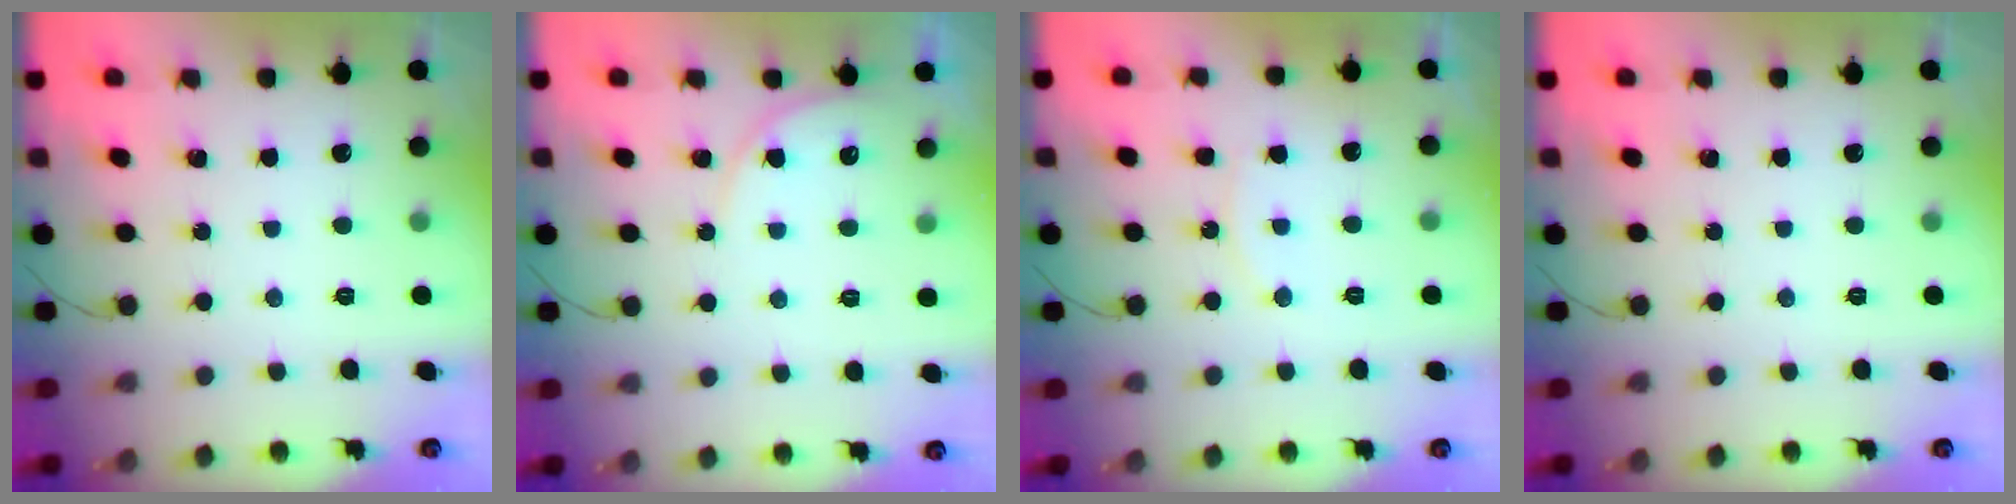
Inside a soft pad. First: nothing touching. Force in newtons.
{"total": 4.4, "press": 4.4, "slide": 0.5}
{"total": 6.5, "press": 6.5, "slide": 0.5}
{"total": 0.0}